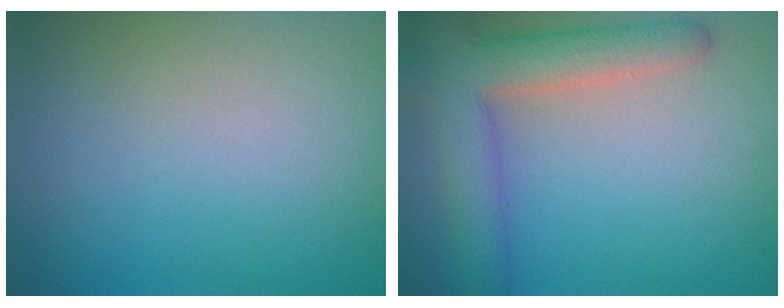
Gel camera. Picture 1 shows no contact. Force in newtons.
{"total": 5.8, "press": 5.7, "slide": 0.6}